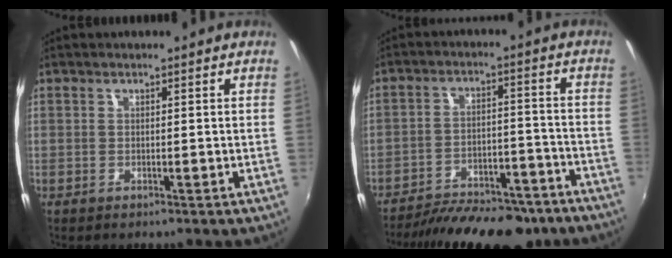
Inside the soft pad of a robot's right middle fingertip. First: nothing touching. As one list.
[{"total": 19.9, "force": [-16.7, 6.5, 8.7], "torque": [-0.164, -0.012, -0.223]}]